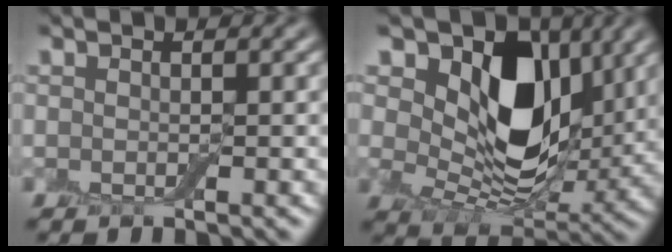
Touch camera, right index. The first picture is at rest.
{"total": 9.9, "force": [3.9, 6.3, 6.4], "torque": [-0.116, -0.019, 0.066]}